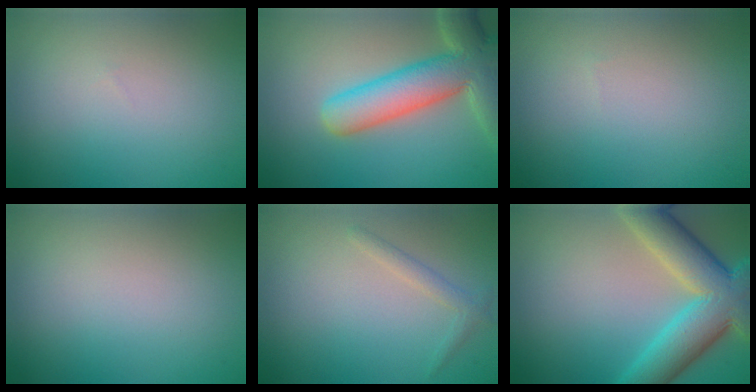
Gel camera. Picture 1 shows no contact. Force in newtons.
{"total": 8.5, "press": 8.5, "slide": 0.9}
{"total": 0.0}
{"total": 0.0}
{"total": 1.3, "press": 1.3, "slide": 0.1}
{"total": 9.2, "press": 9.2, "slide": 0.5}